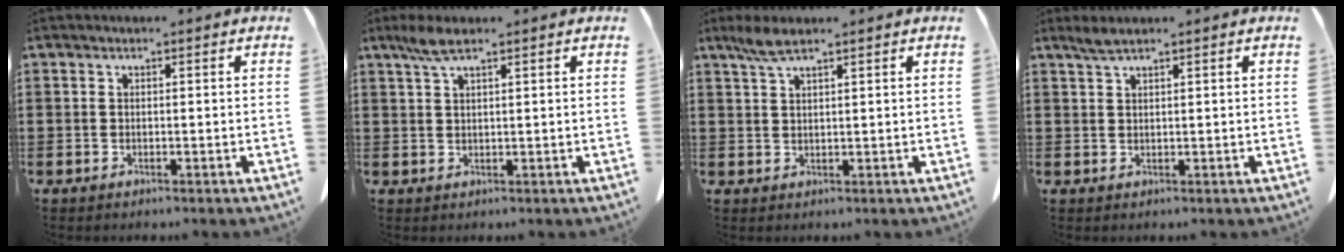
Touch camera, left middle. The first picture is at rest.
{"total": 3.6, "force": [2.2, 0.8, 2.7], "torque": [-0.059, 0.003, 0.039]}
{"total": 3.6, "force": [2.4, 0.8, 2.6], "torque": [-0.056, 0.001, 0.044]}
{"total": 1.8, "force": [1.4, 0.2, 1.2], "torque": [-0.026, 0.001, 0.026]}